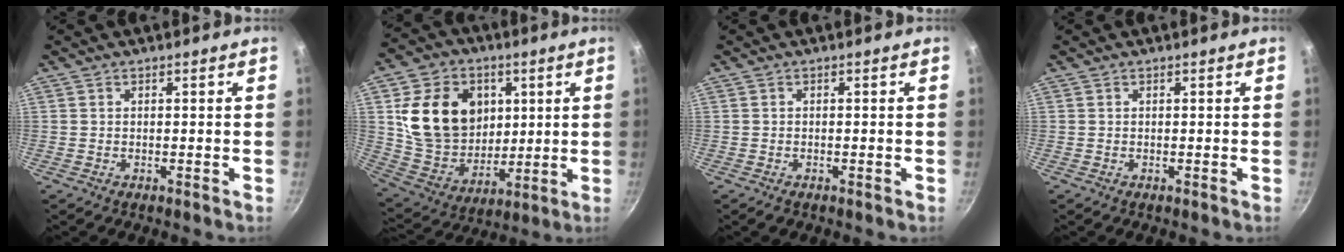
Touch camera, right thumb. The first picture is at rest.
{"total": 19.7, "force": [4.6, 15.7, 10.9], "torque": [-0.165, -0.005, 0.099]}
{"total": 1.1, "force": [-0.6, 0.6, 0.7], "torque": [-0.014, 0.005, -0.010]}
{"total": 0.0}